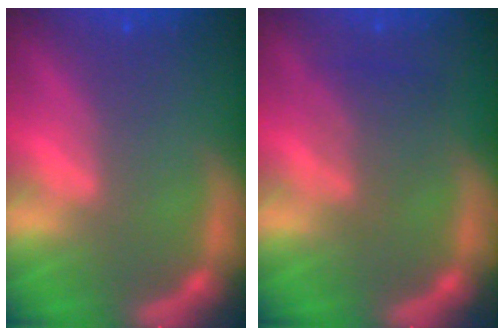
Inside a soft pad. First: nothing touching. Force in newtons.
{"total": 3.0}